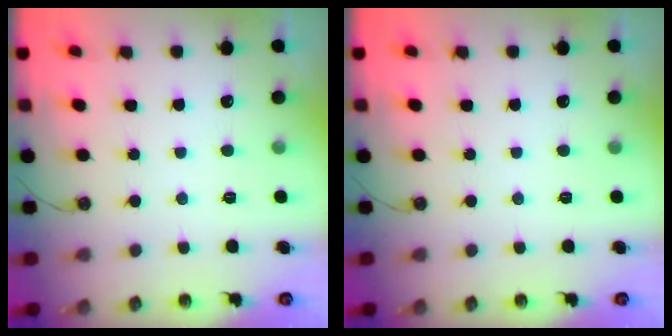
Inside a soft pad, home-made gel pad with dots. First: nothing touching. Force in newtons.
{"total": 0.0}